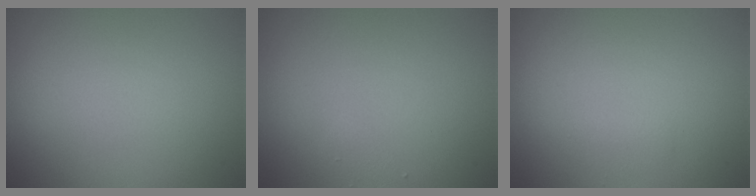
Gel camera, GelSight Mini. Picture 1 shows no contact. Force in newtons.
{"total": 0.6, "press": 0.6, "slide": 0.0}
{"total": 0.7, "press": 0.7, "slide": 0.0}